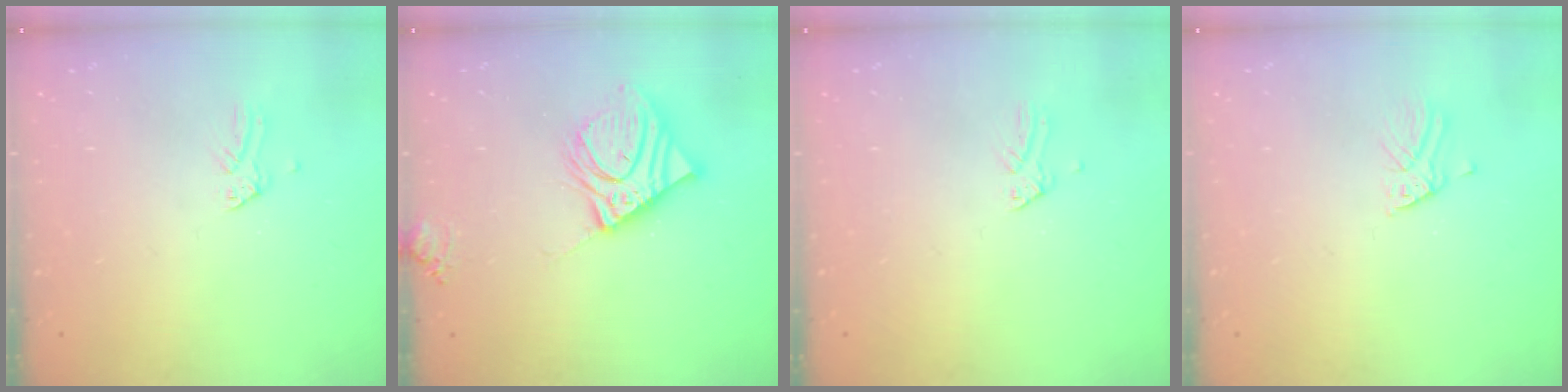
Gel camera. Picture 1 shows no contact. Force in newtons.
{"total": 14.6, "press": 14.4, "slide": 2.6}
{"total": 0.0}
{"total": 2.1, "press": 2.1, "slide": 0.1}